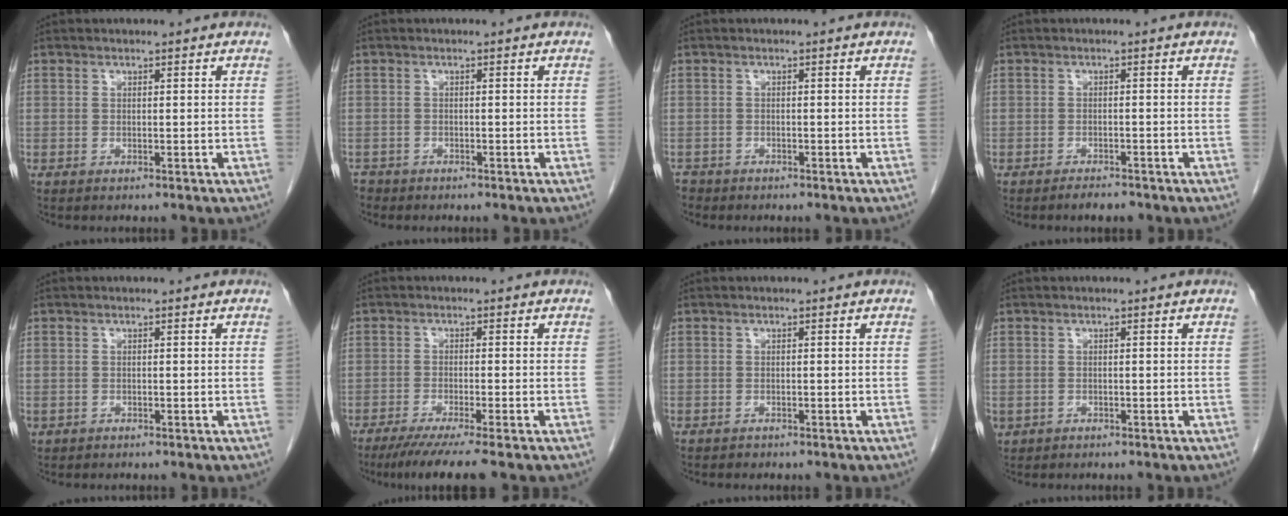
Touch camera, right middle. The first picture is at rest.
{"total": 1.9, "force": [-1.6, 1.0, -0.1], "torque": [-0.005, -0.001, -0.030]}
{"total": 2.0, "force": [-1.8, 1.1, 0.0], "torque": [-0.006, -0.001, -0.033]}
{"total": 2.0, "force": [-1.7, 0.6, 0.9], "torque": [-0.016, -0.001, -0.021]}
{"total": 0.5, "force": [-0.2, 0.5, 0.1], "torque": [-0.006, 0.003, -0.001]}
{"total": 6.9, "force": [-5.3, -0.6, 4.4], "torque": [-0.061, -0.017, -0.085]}
{"total": 0.5, "force": [-0.4, 0.3, 0.0], "torque": [-0.010, 0.000, -0.008]}
{"total": 1.4, "force": [-0.6, 1.2, 0.3], "torque": [-0.012, 0.002, -0.003]}